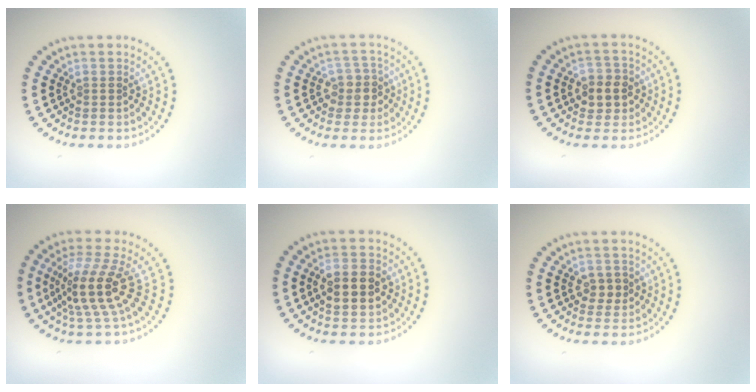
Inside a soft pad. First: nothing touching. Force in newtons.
{"total": 2.5, "press": 2.2, "slide": 1.0}
{"total": 2.7, "press": 2.6, "slide": 0.7}
{"total": 4.7, "press": 3.8, "slide": 2.8}
{"total": 4.8, "press": 4.8, "slide": 0.3}
{"total": 1.8, "press": 1.8, "slide": 0.5}